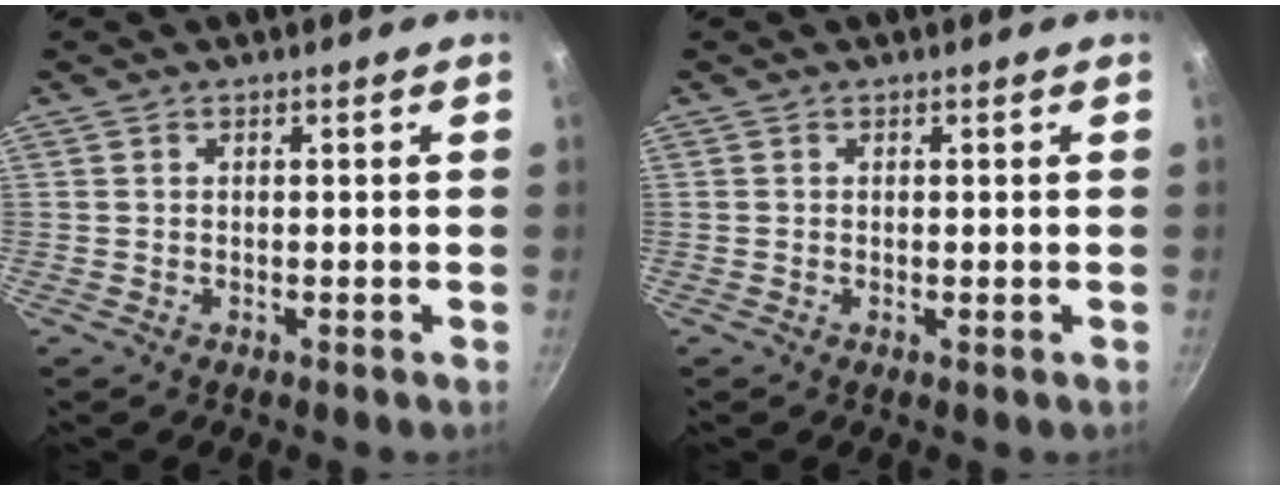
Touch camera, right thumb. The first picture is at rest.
{"total": 0.0}